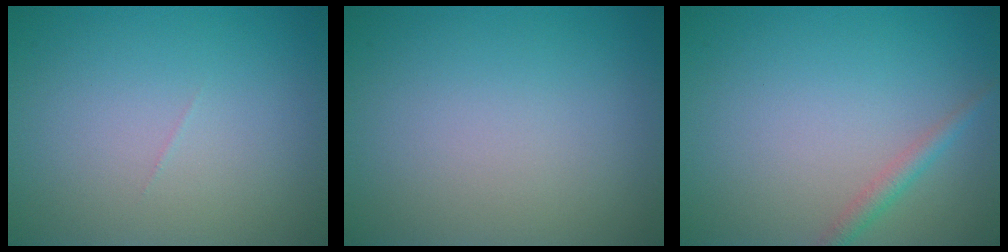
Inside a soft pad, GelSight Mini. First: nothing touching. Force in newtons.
{"total": 0.0}
{"total": 1.6, "press": 1.6, "slide": 0.1}